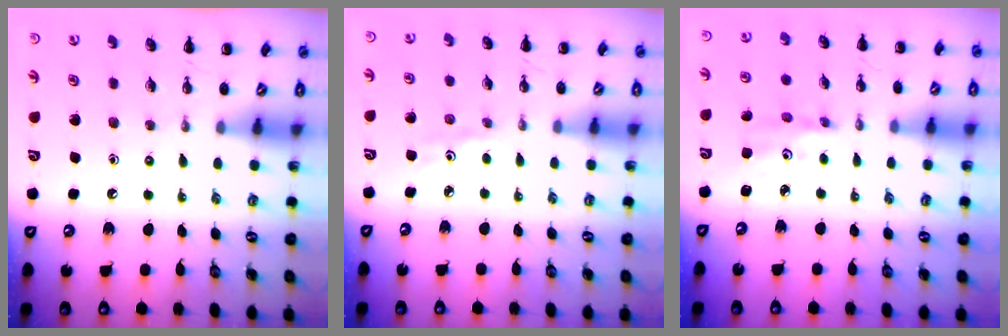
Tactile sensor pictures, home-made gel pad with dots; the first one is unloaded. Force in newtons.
{"total": 2.2, "press": 2.1, "slide": 0.7}
{"total": 2.7, "press": 2.7, "slide": 0.3}